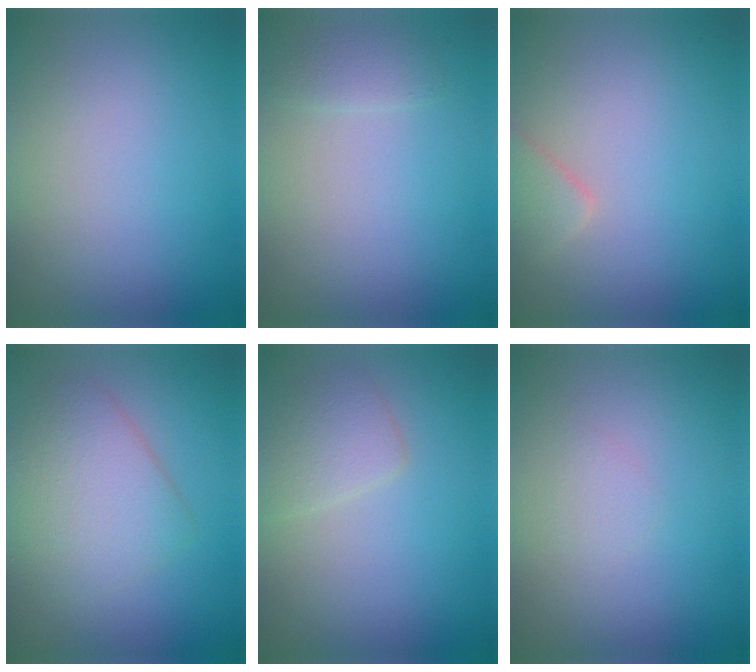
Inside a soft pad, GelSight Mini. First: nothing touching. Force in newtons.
{"total": 1.1, "press": 1.1, "slide": 0.0}
{"total": 1.7, "press": 1.7, "slide": 0.1}
{"total": 4.6, "press": 4.6, "slide": 0.1}
{"total": 2.3, "press": 2.3, "slide": 0.0}
{"total": 0.7, "press": 0.7, "slide": 0.0}